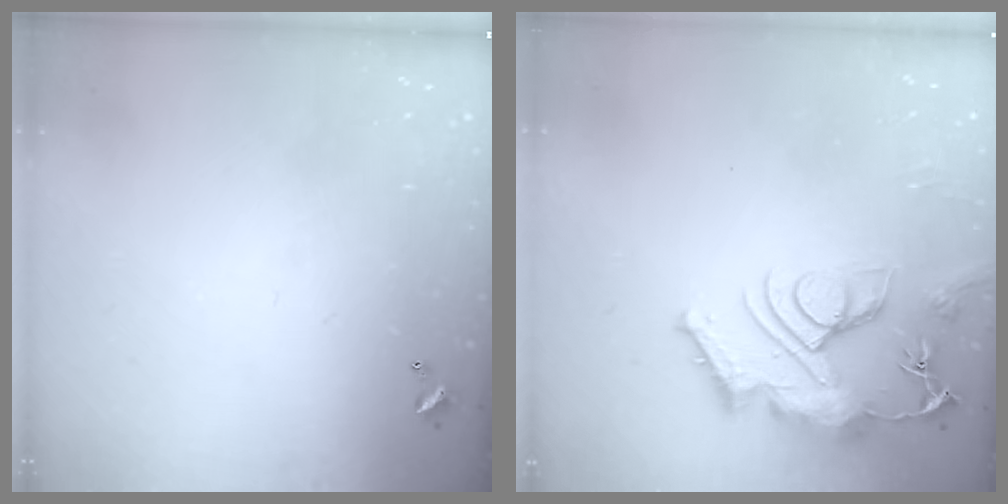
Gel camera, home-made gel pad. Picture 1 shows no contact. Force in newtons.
{"total": 11.9, "press": 11.8, "slide": 1.6}